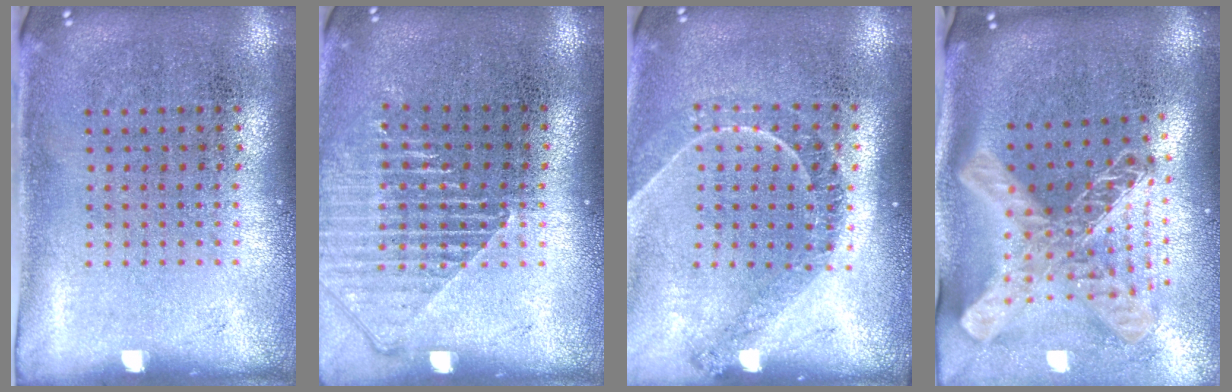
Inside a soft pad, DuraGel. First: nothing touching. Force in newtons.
{"total": 1.3, "press": 1.3, "slide": 0.1}
{"total": 1.2, "press": 1.2, "slide": 0.2}
{"total": 2.8, "press": 2.0, "slide": 2.0}